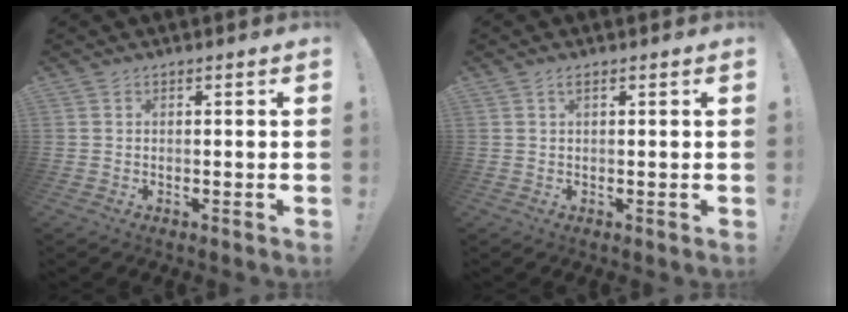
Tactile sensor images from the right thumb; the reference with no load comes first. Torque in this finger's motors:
{"motor_torque": [0.17, -0.01, 0.03, 0.04, -0.01]}